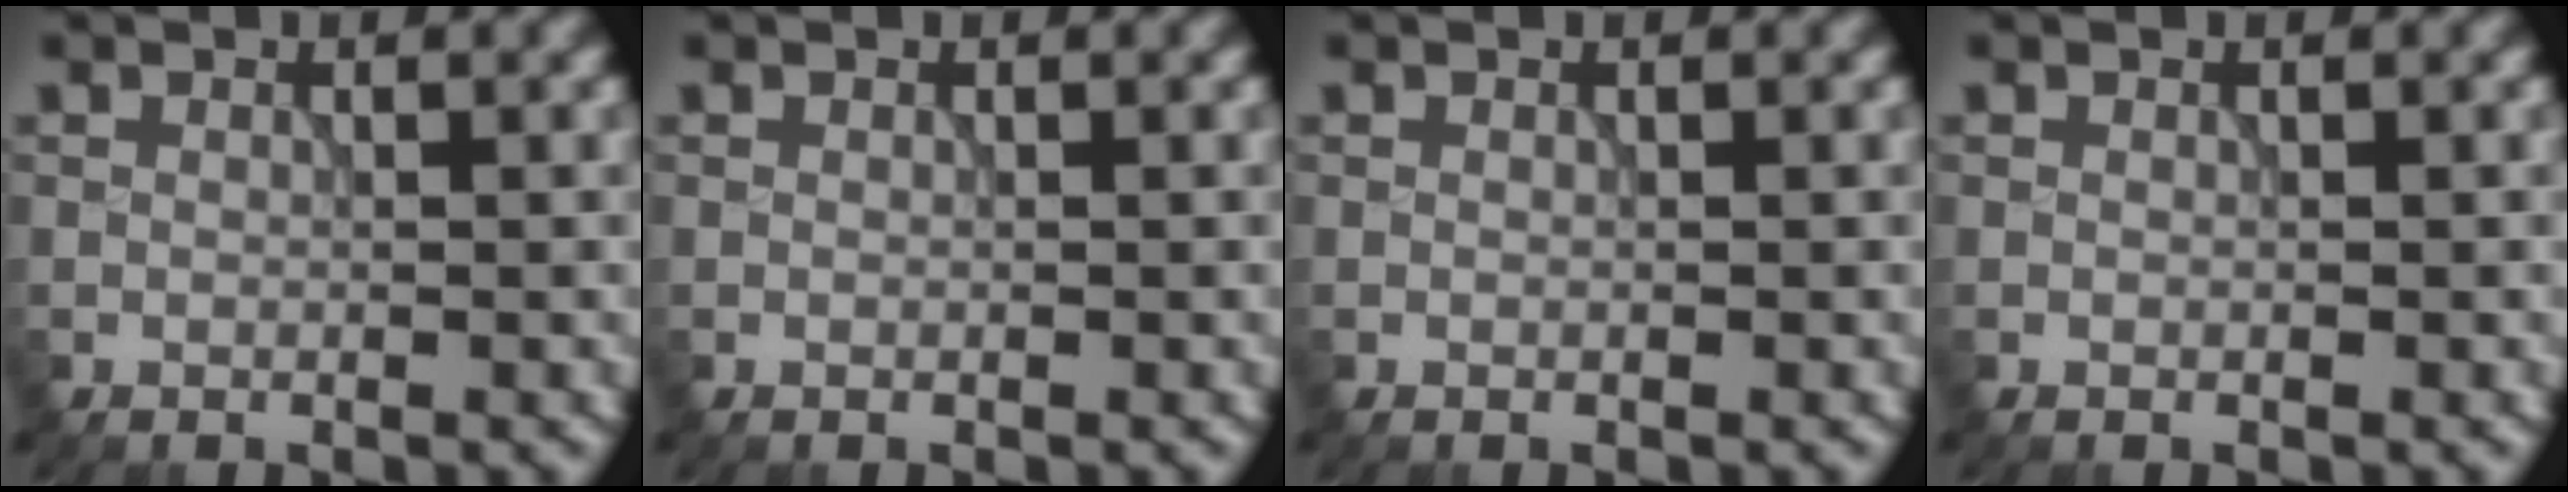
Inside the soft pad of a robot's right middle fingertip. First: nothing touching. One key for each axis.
{"total": 0.0}
{"total": 0.0}
{"total": 0.0}